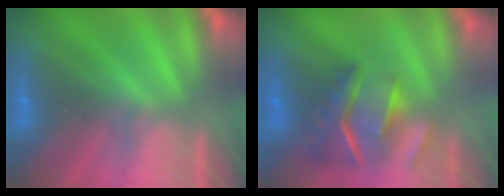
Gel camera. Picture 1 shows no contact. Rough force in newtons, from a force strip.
{"total": 6.1}